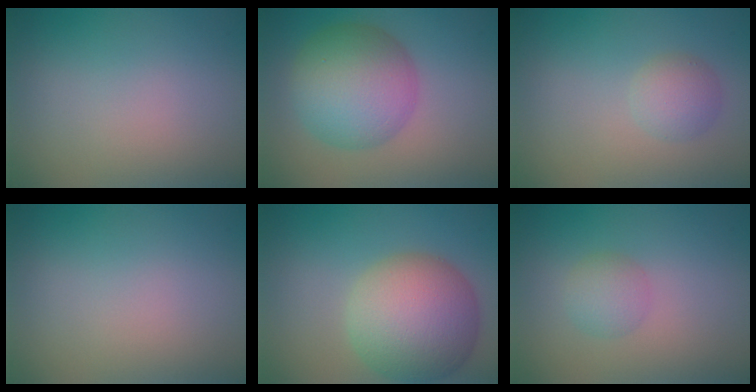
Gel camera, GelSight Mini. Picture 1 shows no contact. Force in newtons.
{"total": 8.1, "press": 8.1, "slide": 0.3}
{"total": 2.2, "press": 2.2, "slide": 0.2}
{"total": 0.0}
{"total": 9.4, "press": 9.4, "slide": 0.3}
{"total": 2.0, "press": 2.0, "slide": 0.2}